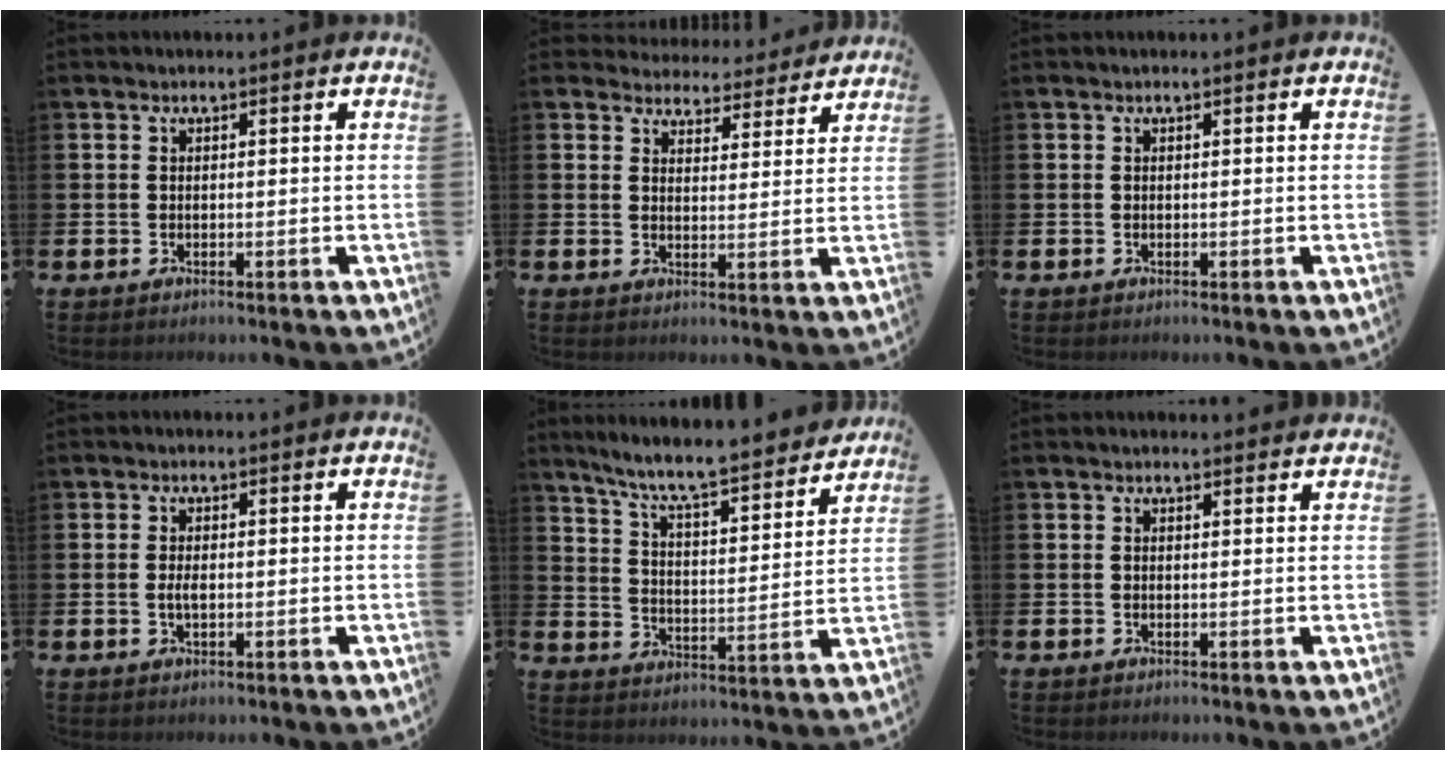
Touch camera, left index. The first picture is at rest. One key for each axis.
{"total": 4.2, "fx": 4.1, "fy": 1.2, "fz": 0.0, "tx": -0.007, "ty": -0.036, "tz": 0.069}
{"total": 0.0}
{"total": 1.6, "fx": -0.1, "fy": 0.7, "fz": 1.4, "tx": -0.028, "ty": 0.002, "tz": -0.004}
{"total": 7.9, "fx": 7.3, "fy": 0.3, "fz": 3.0, "tx": -0.083, "ty": -0.058, "tz": 0.122}
{"total": 0.0}